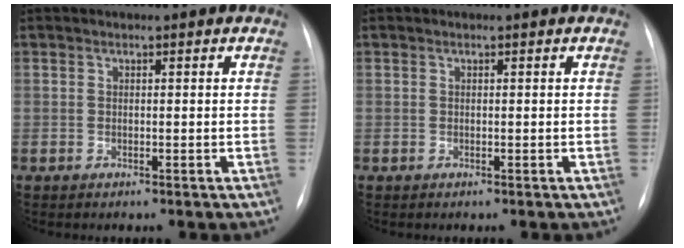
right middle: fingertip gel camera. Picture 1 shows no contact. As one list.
[{"total": 0.0}]